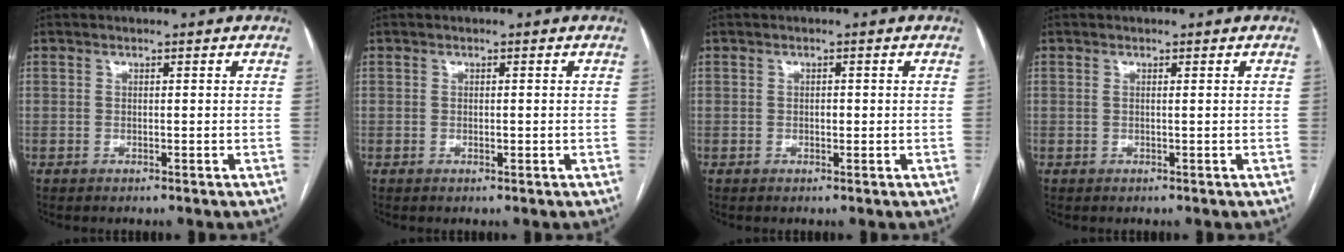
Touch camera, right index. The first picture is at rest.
{"total": 0.7, "force": [-0.1, 0.3, 0.7], "torque": [-0.013, -0.002, 0.000]}
{"total": 0.9, "force": [-0.1, 0.5, 0.7], "torque": [-0.013, 0.001, -0.001]}
{"total": 0.5, "force": [0.2, -0.1, 0.5], "torque": [-0.016, 0.001, 0.005]}